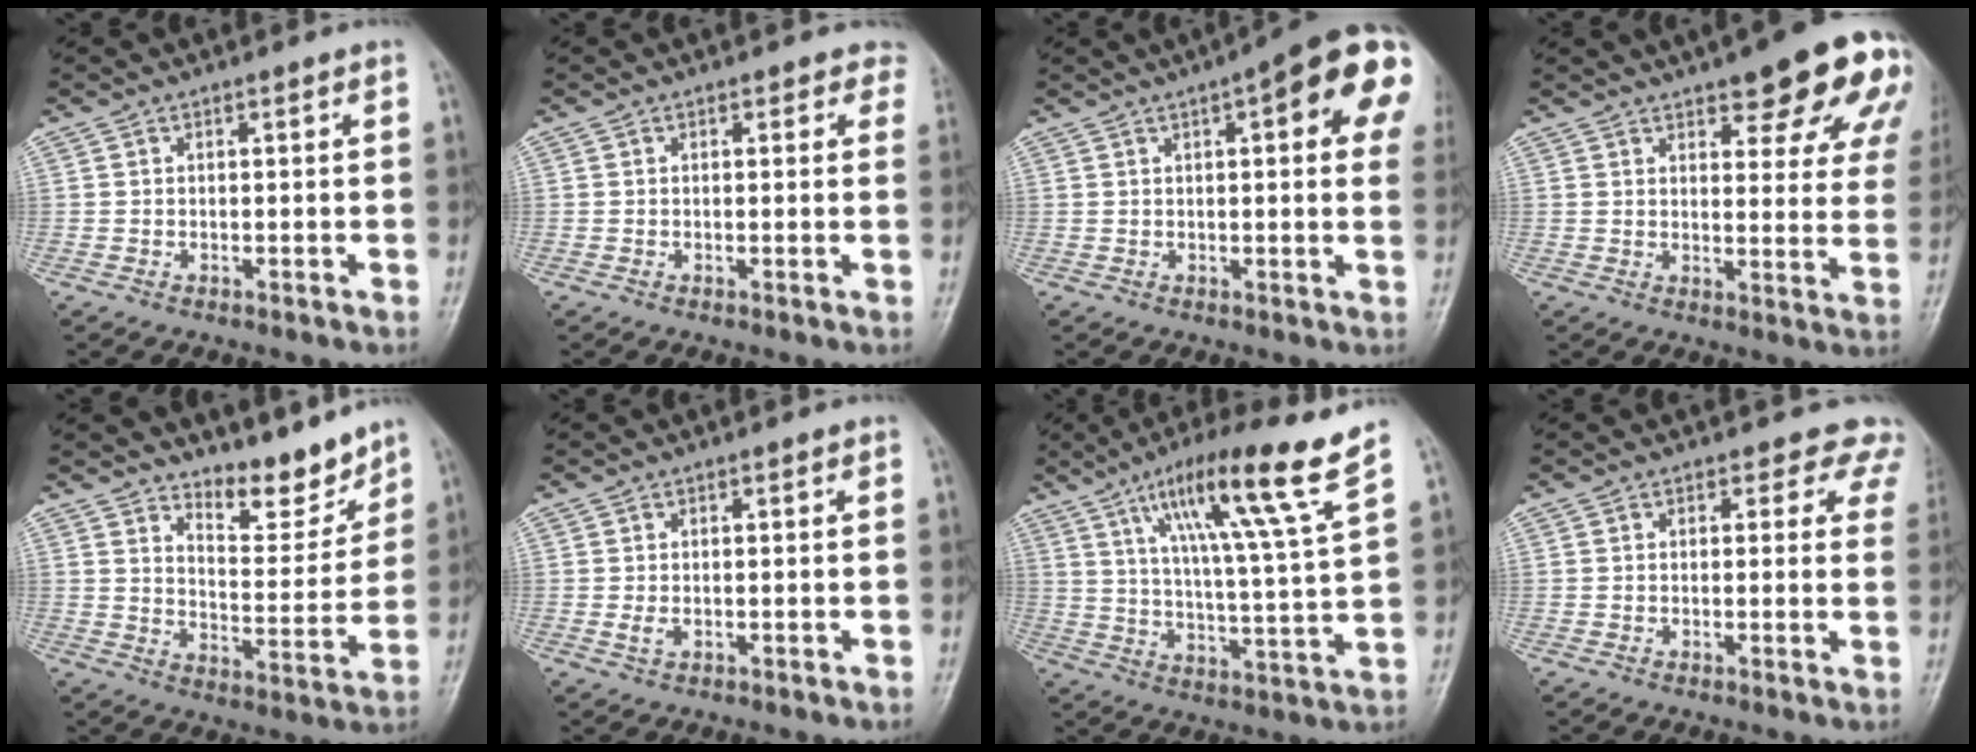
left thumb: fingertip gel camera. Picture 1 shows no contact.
{"total": 2.7, "force": [2.0, 1.6, 0.7], "torque": [0.025, -0.006, 0.005]}
{"total": 16.5, "force": [5.5, 4.8, 14.8], "torque": [-0.176, 0.005, 0.058]}
{"total": 18.7, "force": [10.8, 6.1, 13.9], "torque": [-0.140, -0.035, 0.125]}
{"total": 8.9, "force": [7.9, 2.6, 3.1], "torque": [-0.017, -0.074, 0.134]}
{"total": 1.5, "force": [-0.2, 0.9, 1.2], "torque": [-0.023, 0.000, -0.002]}
{"total": 16.4, "force": [9.8, -0.4, 13.1], "torque": [-0.209, -0.045, 0.157]}
{"total": 5.4, "force": [4.4, 3.0, 0.9], "torque": [0.033, -0.015, 0.022]}